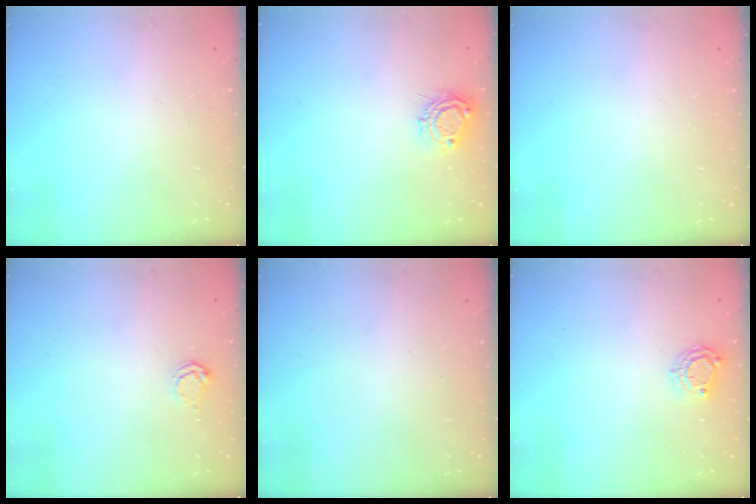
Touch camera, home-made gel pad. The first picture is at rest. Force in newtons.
{"total": 7.9, "press": 7.9, "slide": 0.7}
{"total": 0.0}
{"total": 3.1, "press": 3.1, "slide": 0.4}
{"total": 0.0}
{"total": 5.8, "press": 5.7, "slide": 0.4}